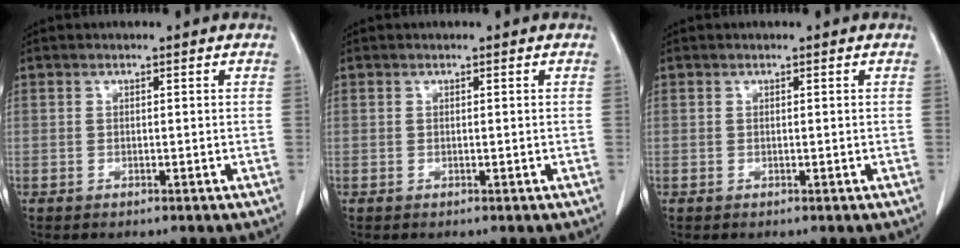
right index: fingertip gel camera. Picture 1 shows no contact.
{"total": 0.0}
{"total": 0.0}